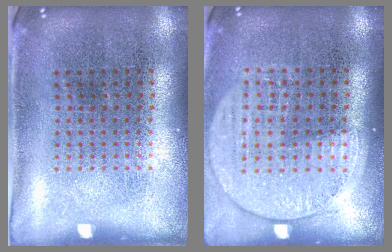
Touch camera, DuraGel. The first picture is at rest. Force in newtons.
{"total": 1.5, "press": 1.4, "slide": 0.5}